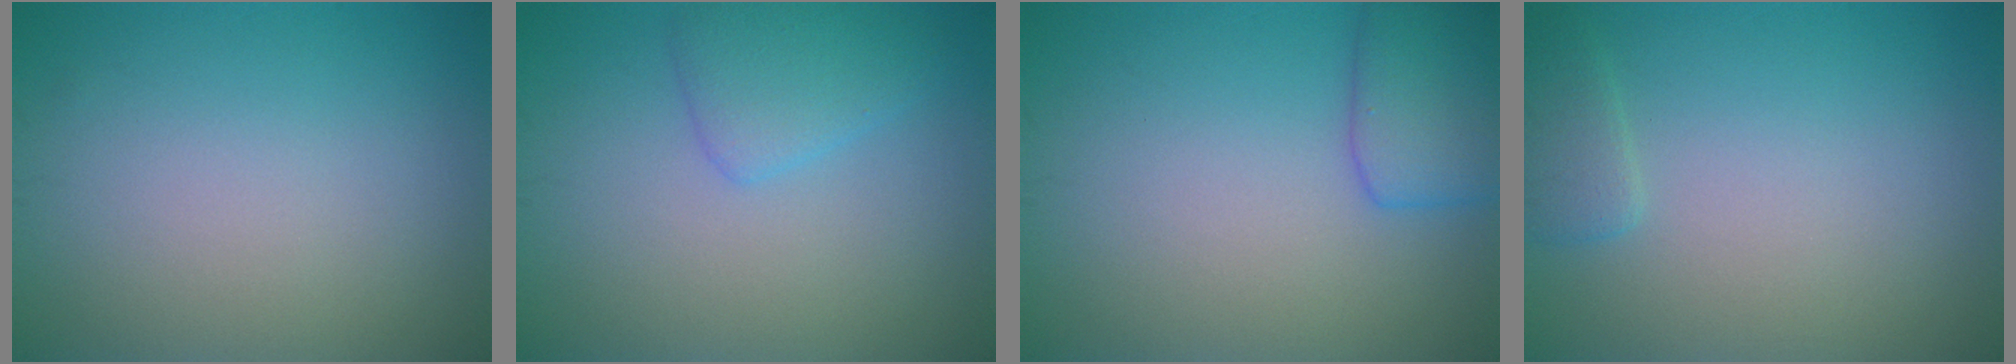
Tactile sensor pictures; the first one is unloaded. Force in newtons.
{"total": 2.6, "press": 2.6, "slide": 0.1}
{"total": 3.8, "press": 3.8, "slide": 0.2}
{"total": 1.6, "press": 1.5, "slide": 0.2}